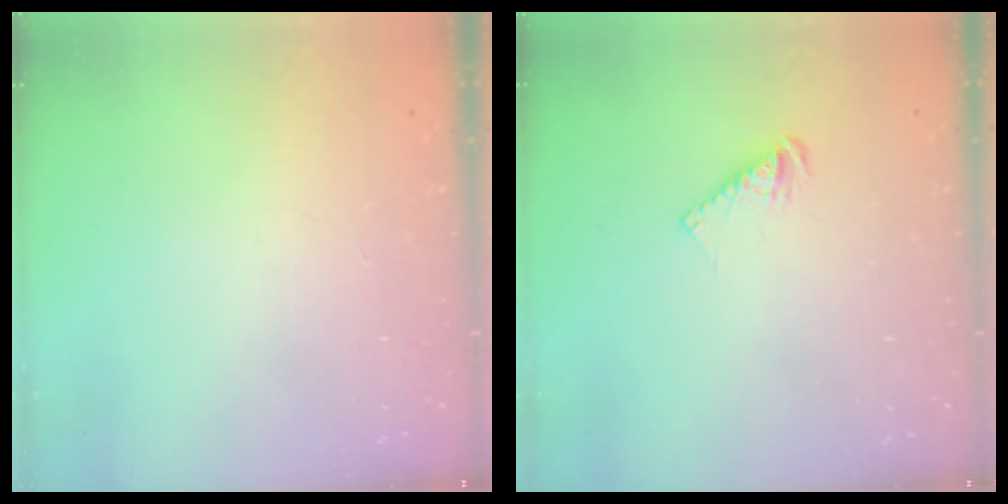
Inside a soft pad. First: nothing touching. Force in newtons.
{"total": 4.5, "press": 4.4, "slide": 0.2}